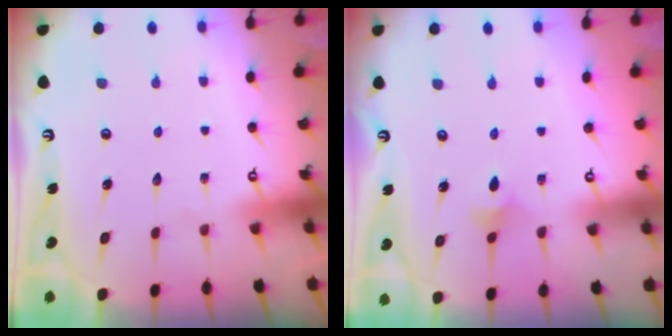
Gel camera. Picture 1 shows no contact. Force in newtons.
{"total": 2.9, "press": 2.9, "slide": 0.6}